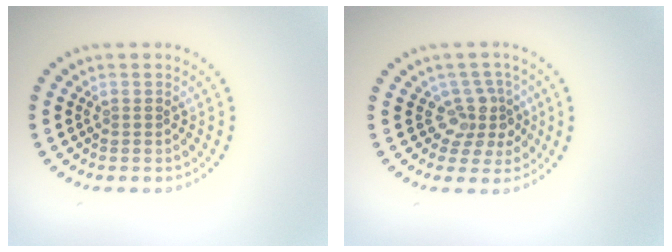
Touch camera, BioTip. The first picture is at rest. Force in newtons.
{"total": 3.0, "press": 2.2, "slide": 2.1}